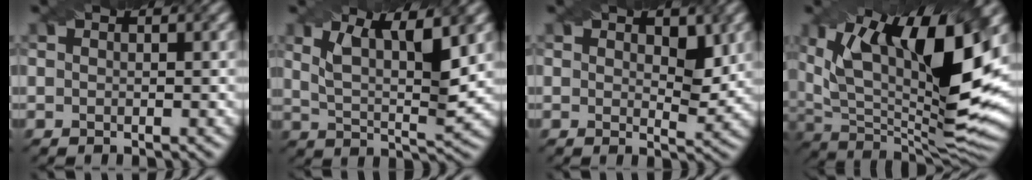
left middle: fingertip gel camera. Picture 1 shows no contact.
{"total": 6.4, "force": [2.9, 2.0, 5.3], "torque": [-0.100, -0.006, 0.053]}
{"total": 2.7, "force": [1.1, 1.5, 2.0], "torque": [-0.029, -0.010, 0.021]}
{"total": 16.2, "force": [6.0, 5.8, 13.9], "torque": [-0.245, 0.003, 0.106]}